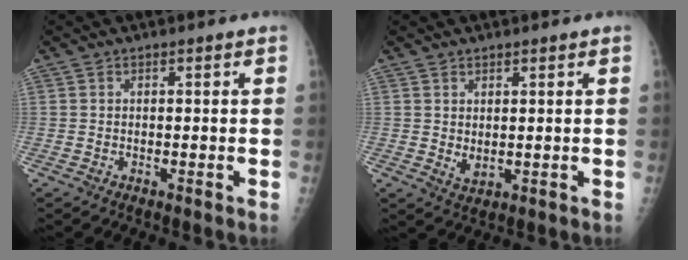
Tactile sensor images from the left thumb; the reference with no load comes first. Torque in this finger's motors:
{"motor_torque": [-0.04, 0.04, -0.07, -0.06, 0.00]}